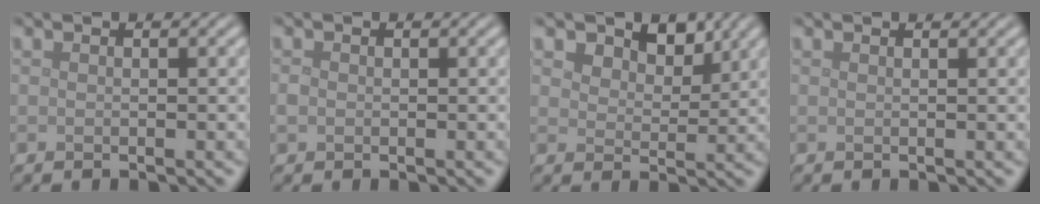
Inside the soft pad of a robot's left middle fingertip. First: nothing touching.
{"total": 0.9, "force": [0.0, 0.8, 0.3], "torque": [-0.005, -0.002, -0.003]}
{"total": 4.8, "force": [3.6, 2.4, 2.0], "torque": [-0.041, -0.022, 0.062]}
{"total": 1.1, "force": [0.9, 0.2, 0.4], "torque": [-0.002, 0.001, 0.008]}